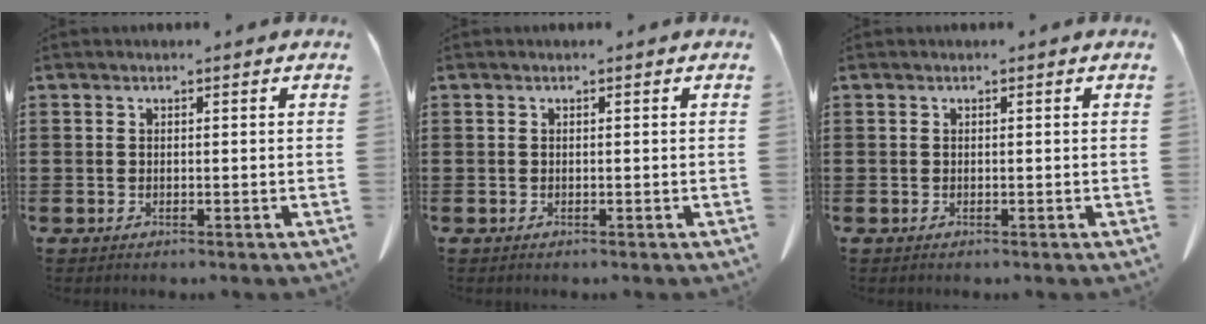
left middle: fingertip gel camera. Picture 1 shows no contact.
{"total": 0.0}
{"total": 0.0}